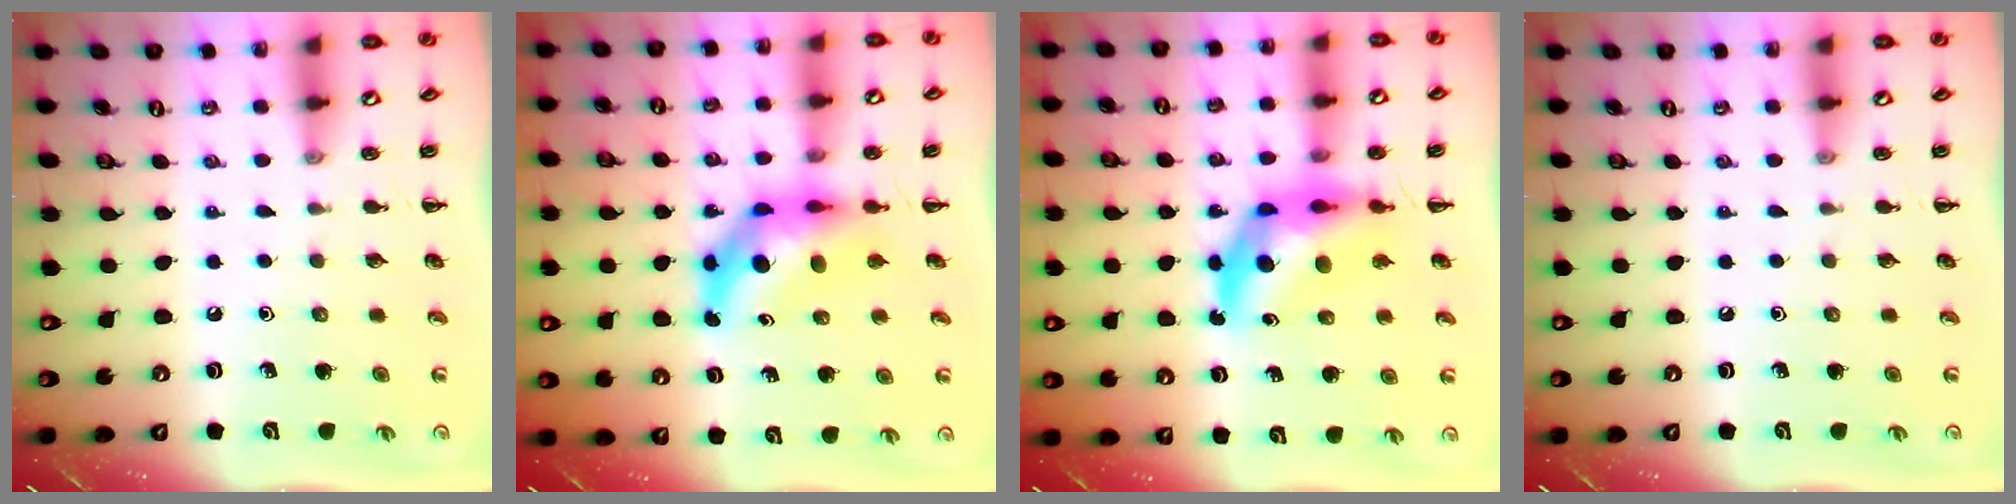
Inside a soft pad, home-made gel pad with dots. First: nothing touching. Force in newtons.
{"total": 7.3, "press": 7.0, "slide": 2.3}
{"total": 10.7, "press": 10.2, "slide": 3.4}
{"total": 0.0}